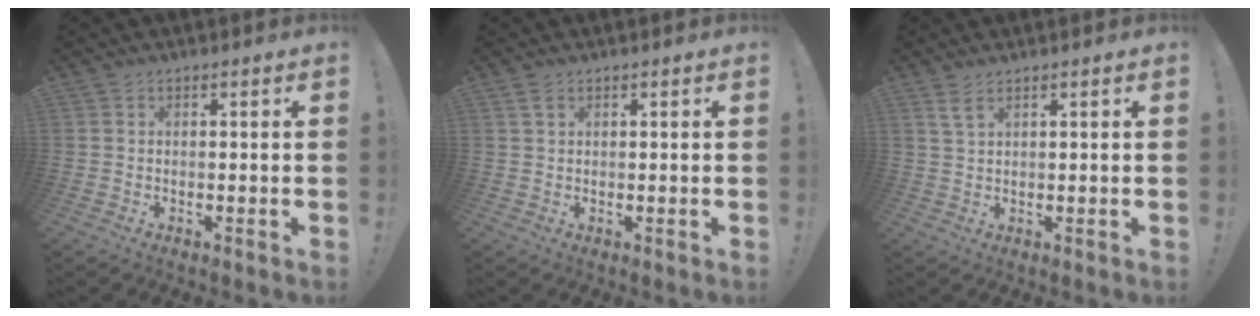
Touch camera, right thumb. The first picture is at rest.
{"total": 1.7, "force": [1.0, 0.8, 1.0], "torque": [-0.014, -0.001, 0.018]}
{"total": 3.4, "force": [2.1, 1.1, 2.4], "torque": [-0.042, -0.005, 0.037]}